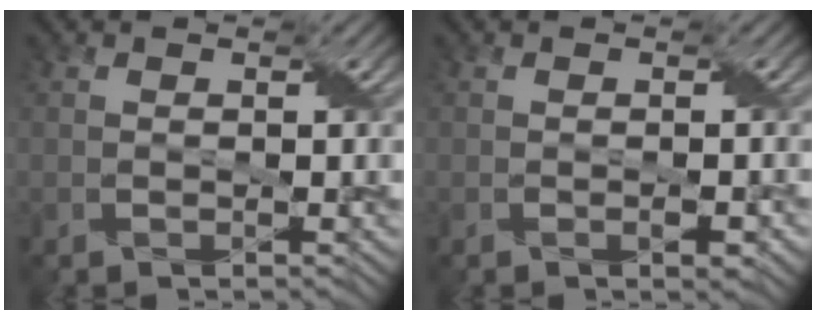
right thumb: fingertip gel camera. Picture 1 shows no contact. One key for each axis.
{"total": 1.2, "fx": -0.5, "fy": 0.4, "fz": 1.0, "tx": -0.018, "ty": 0.000, "tz": -0.005}